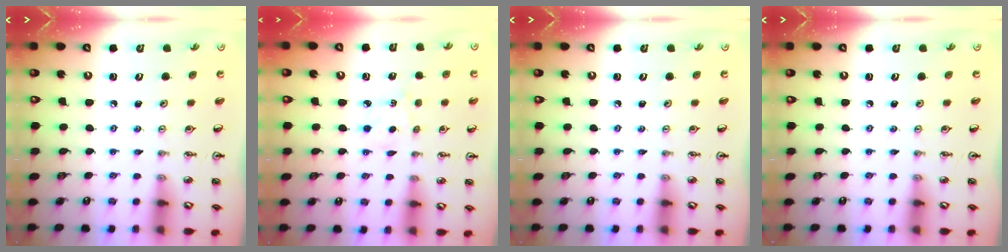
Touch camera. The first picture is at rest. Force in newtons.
{"total": 4.4, "press": 4.3, "slide": 0.5}
{"total": 0.0}
{"total": 0.0}